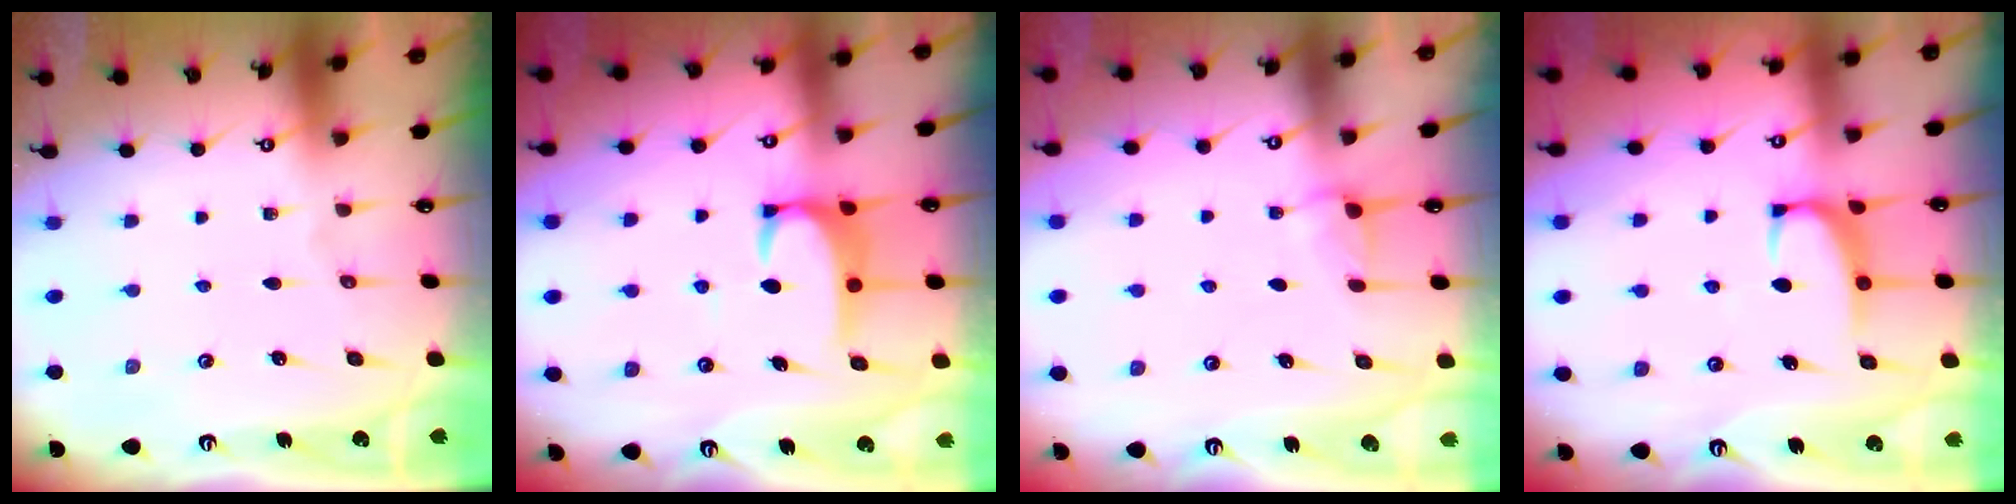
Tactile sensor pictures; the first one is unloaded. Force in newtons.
{"total": 3.6, "press": 3.5, "slide": 0.9}
{"total": 3.8, "press": 3.8, "slide": 0.0}
{"total": 2.9, "press": 2.8, "slide": 1.0}